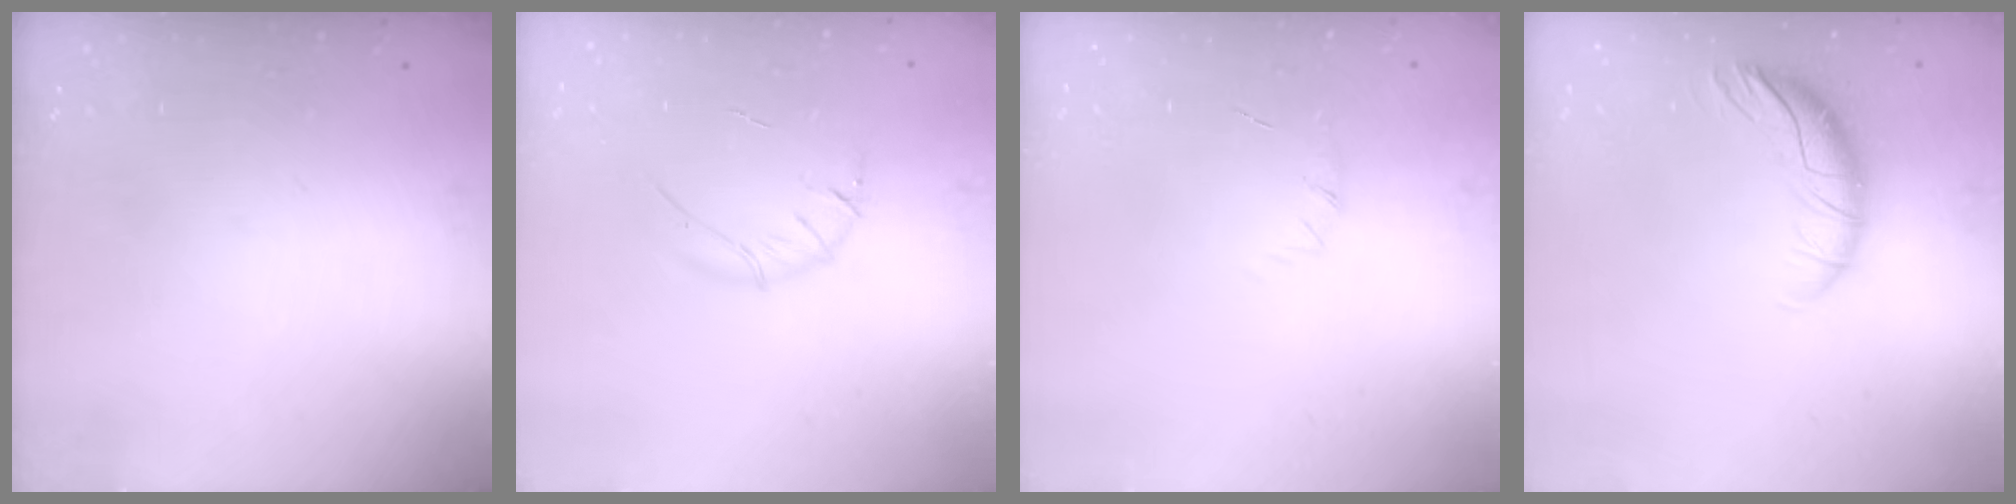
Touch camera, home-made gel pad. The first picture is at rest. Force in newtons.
{"total": 4.5, "press": 4.3, "slide": 1.5}
{"total": 4.7, "press": 4.5, "slide": 1.4}
{"total": 10.2, "press": 10.2, "slide": 1.0}